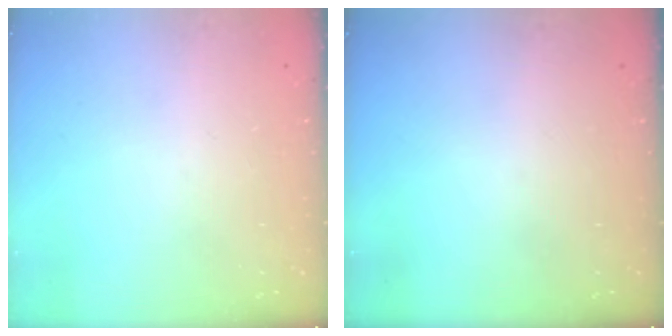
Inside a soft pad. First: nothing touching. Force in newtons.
{"total": 0.0}